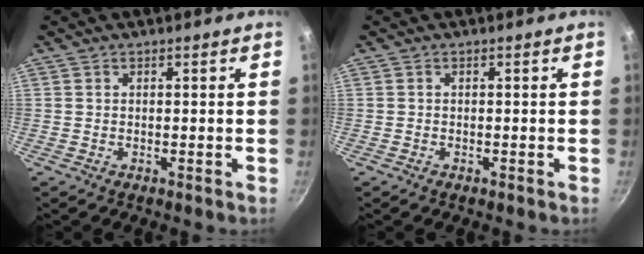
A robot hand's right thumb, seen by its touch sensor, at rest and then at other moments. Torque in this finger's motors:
{"motor_torque": [-0.13, -0.03, -0.12, -0.01, 0.01]}